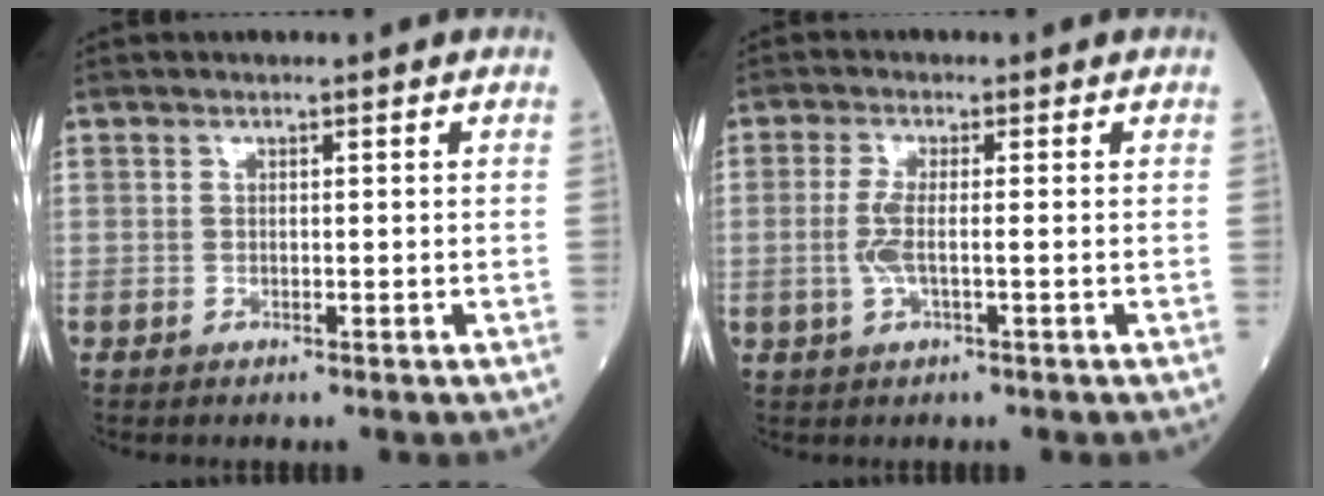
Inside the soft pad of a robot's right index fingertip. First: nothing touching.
{"total": 3.4, "force": [-0.6, 0.6, 3.3], "torque": [-0.085, -0.006, -0.014]}